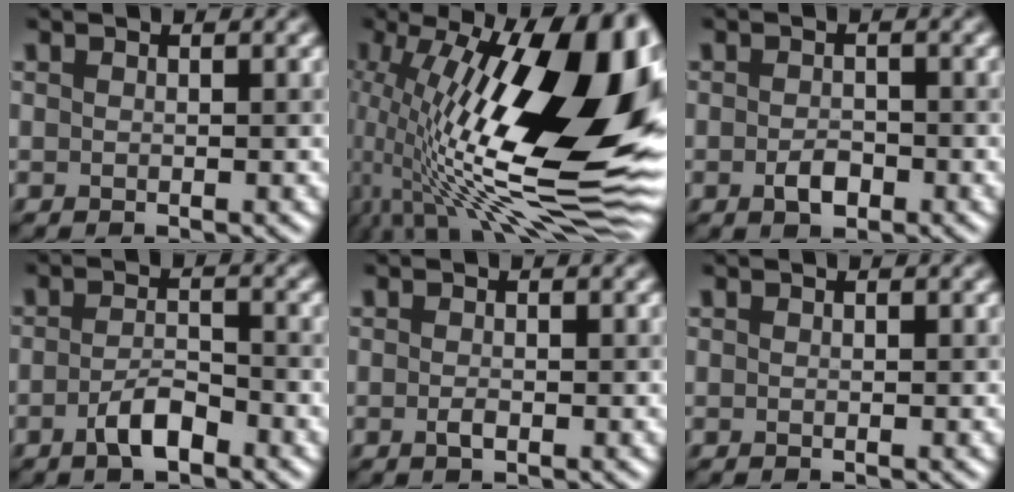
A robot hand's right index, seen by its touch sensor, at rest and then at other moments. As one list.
[{"total": 20.7, "force": [1.7, 8.0, 19.0], "torque": [-0.311, 0.011, 0.016]}, {"total": 2.0, "force": [-0.8, 1.1, 1.4], "torque": [-0.027, 0.000, -0.017]}, {"total": 3.0, "force": [-1.7, 1.1, 2.2], "torque": [-0.043, 0.005, -0.034]}, {"total": 0.8, "force": [-0.4, 0.3, 0.7], "torque": [-0.017, -0.002, -0.007]}, {"total": 0.0}]